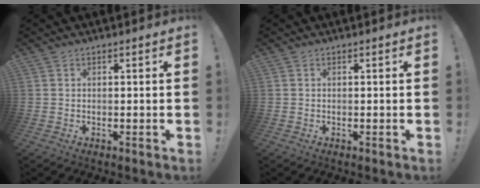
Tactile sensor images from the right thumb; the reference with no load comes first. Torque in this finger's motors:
{"motor_torque": [-0.18, -0.01, -0.03, -0.21, 0.05]}